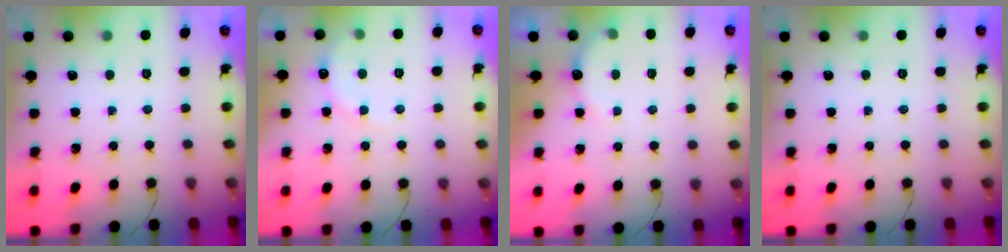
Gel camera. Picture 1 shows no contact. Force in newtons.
{"total": 7.3, "press": 7.1, "slide": 1.5}
{"total": 4.2, "press": 4.1, "slide": 1.0}
{"total": 0.0}